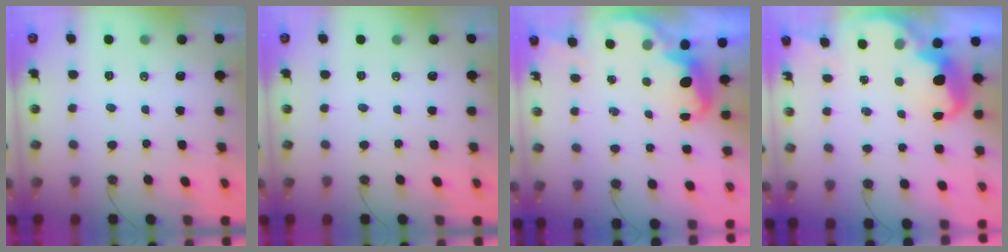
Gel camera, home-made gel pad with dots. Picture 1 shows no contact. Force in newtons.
{"total": 0.0}
{"total": 2.7, "press": 2.6, "slide": 0.6}
{"total": 7.1, "press": 7.1, "slide": 0.6}